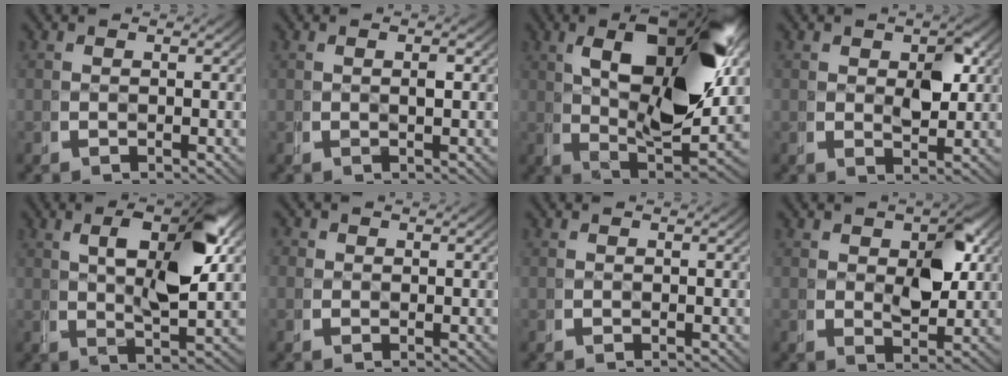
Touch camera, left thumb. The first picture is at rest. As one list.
[{"total": 1.1, "force": [0.3, 0.0, 1.0], "torque": [-0.020, 0.002, 0.006]}, {"total": 16.5, "force": [2.3, 7.0, 14.8], "torque": [-0.233, -0.016, 0.049]}, {"total": 3.1, "force": [1.0, 1.8, 2.4], "torque": [-0.043, -0.018, 0.028]}, {"total": 8.3, "force": [1.7, 2.4, 7.7], "torque": [-0.122, -0.003, 0.034]}, {"total": 1.4, "force": [0.2, 1.3, 0.3], "torque": [-0.009, -0.008, 0.001]}, {"total": 0.0}, {"total": 4.4, "force": [1.1, 2.4, 3.5], "torque": [-0.057, -0.021, 0.032]}]